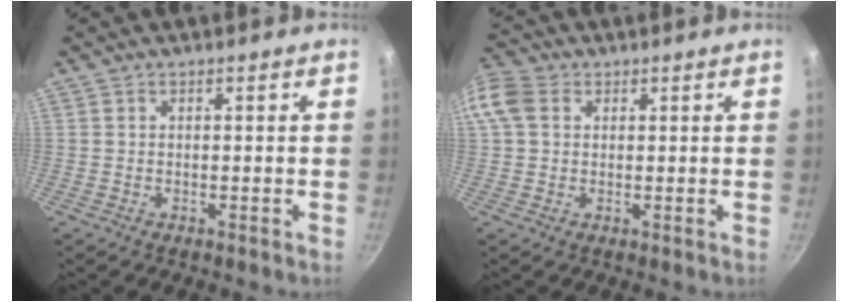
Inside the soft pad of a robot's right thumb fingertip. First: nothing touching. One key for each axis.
{"total": 6.8, "fx": 1.8, "fy": 5.1, "fz": 4.1, "tx": -0.084, "ty": 0.012, "tz": 0.023}